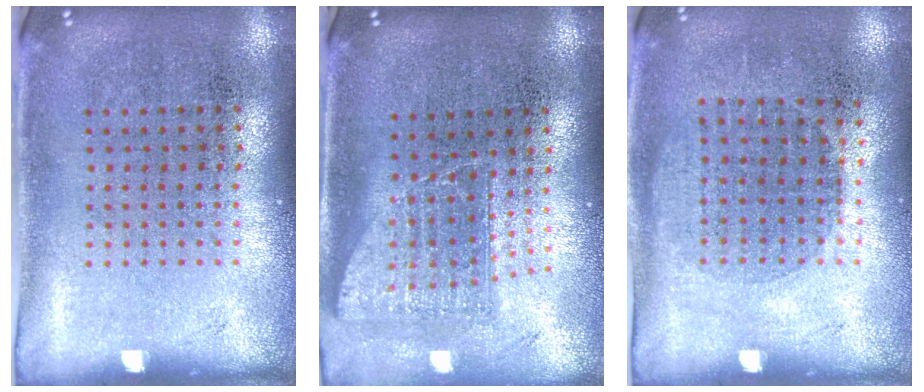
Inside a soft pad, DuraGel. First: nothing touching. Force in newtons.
{"total": 1.6, "press": 1.2, "slide": 1.0}
{"total": 1.0, "press": 0.9, "slide": 0.4}